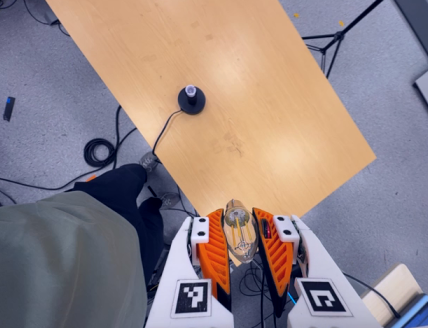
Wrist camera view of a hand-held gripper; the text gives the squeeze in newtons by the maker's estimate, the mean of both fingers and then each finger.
{"total": 21.8, "left": 24.5, "right": 19.0}